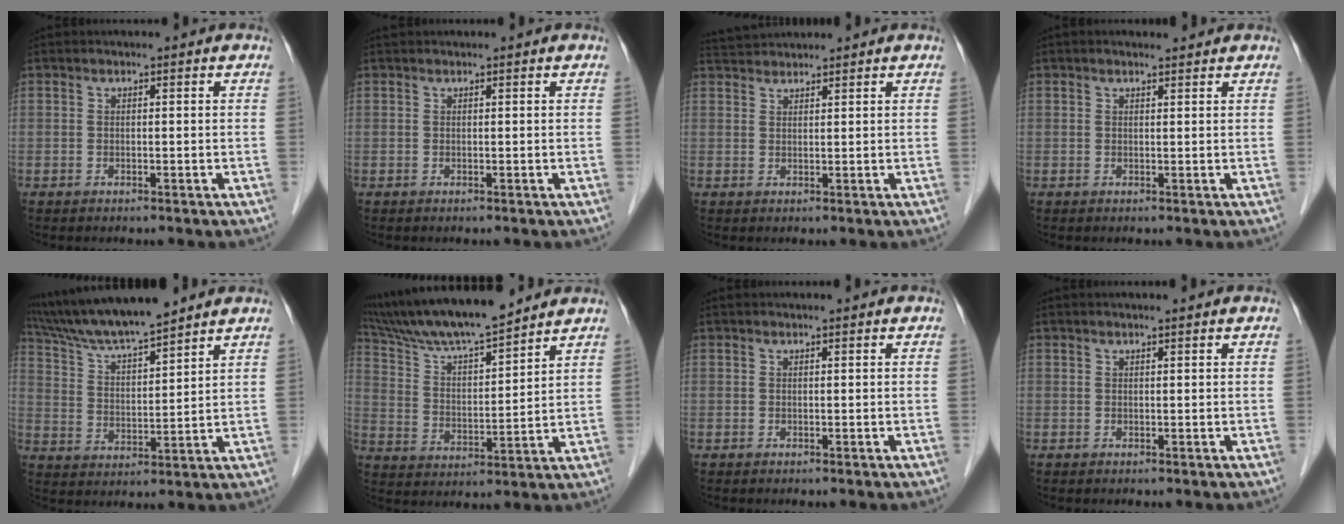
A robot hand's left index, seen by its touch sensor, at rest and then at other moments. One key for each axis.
{"total": 1.5, "fx": 1.4, "fy": 0.1, "fz": 0.6, "tx": -0.006, "ty": 0.026, "tz": 0.024}
{"total": 3.6, "fx": 3.6, "fy": 0.1, "fz": 0.3, "tx": -0.011, "ty": 0.027, "tz": 0.070}
{"total": 1.7, "fx": 1.5, "fy": 0.4, "fz": 0.7, "tx": -0.015, "ty": 0.009, "tz": 0.022}
{"total": 12.6, "fx": 11.3, "fy": 0.4, "fz": 5.6, "tx": -0.104, "ty": 0.017, "tz": 0.206}
{"total": 14.6, "fx": 13.0, "fy": 0.9, "fz": 6.6, "tx": -0.125, "ty": 0.011, "tz": 0.233}
{"total": 0.8, "fx": 0.8, "fy": 0.0, "fz": 0.3, "tx": -0.004, "ty": 0.017, "tz": 0.014}
{"total": 1.0, "fx": 0.8, "fy": -0.1, "fz": 0.5, "tx": -0.008, "ty": 0.006, "tz": 0.014}